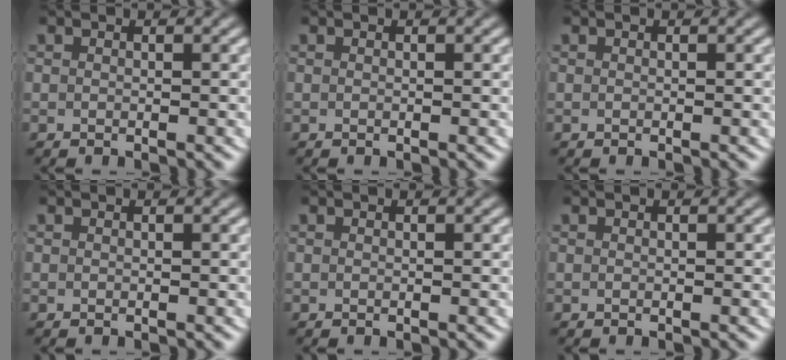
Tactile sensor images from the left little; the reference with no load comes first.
{"total": 0.0}
{"total": 0.0}
{"total": 0.0}
{"total": 0.0}
{"total": 0.0}